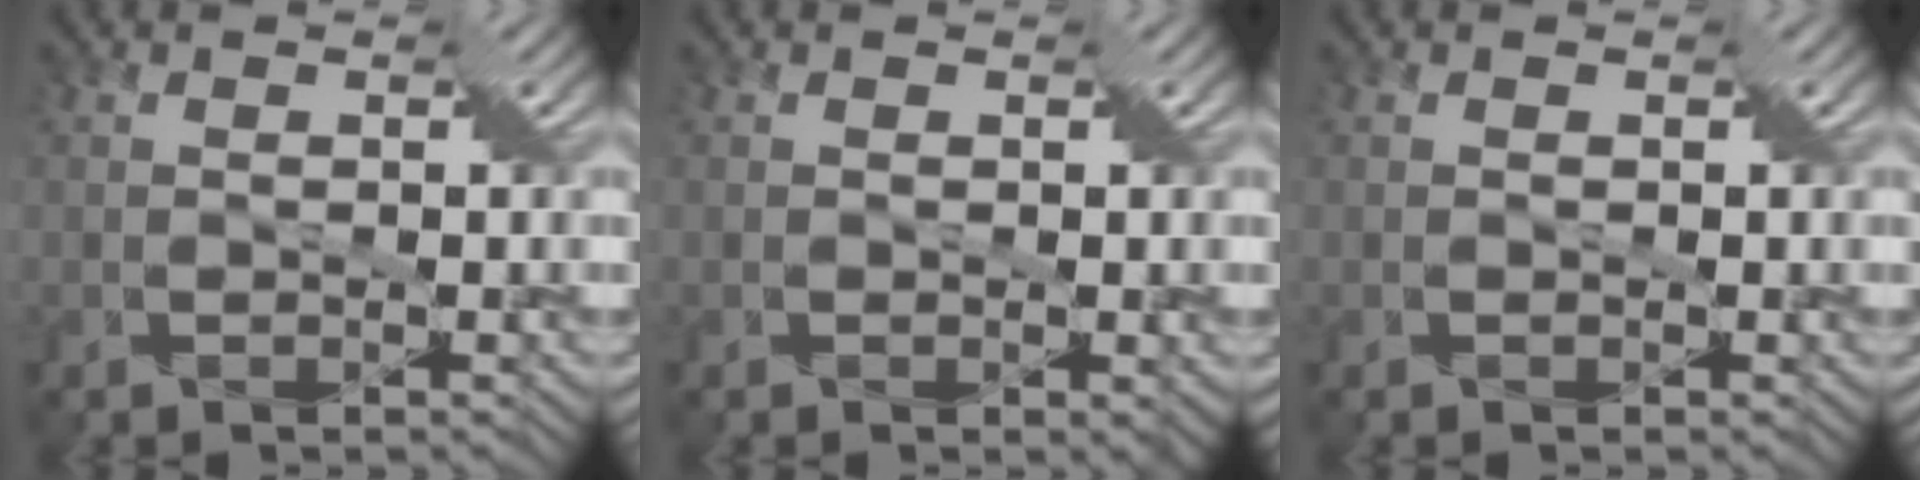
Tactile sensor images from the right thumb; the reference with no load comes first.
{"total": 1.3, "force": [0.1, 0.8, 1.0], "torque": [-0.005, -0.004, 0.005]}
{"total": 0.0}